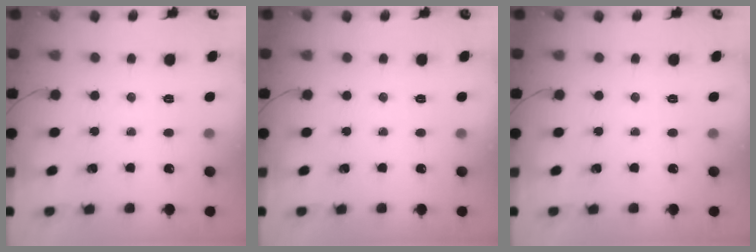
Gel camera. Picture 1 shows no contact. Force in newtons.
{"total": 0.0}
{"total": 0.0}